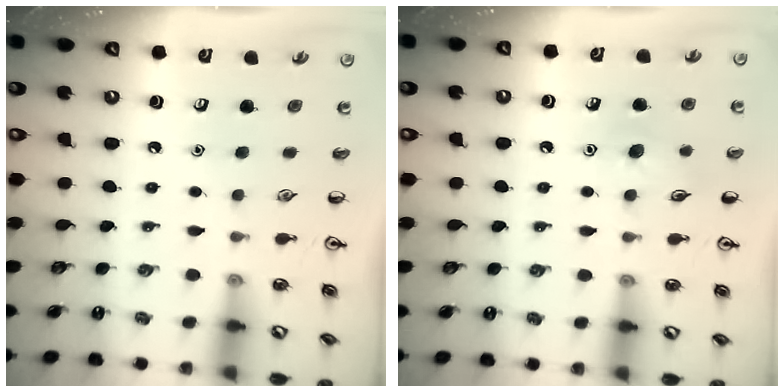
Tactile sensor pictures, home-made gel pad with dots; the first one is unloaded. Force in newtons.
{"total": 7.7, "press": 7.5, "slide": 1.9}